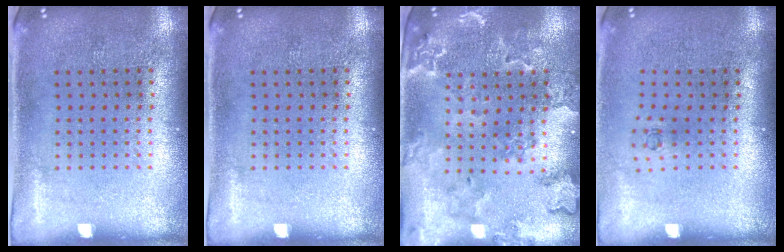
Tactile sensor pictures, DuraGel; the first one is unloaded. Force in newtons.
{"total": 0.0}
{"total": 1.8, "press": 1.8, "slide": 0.2}
{"total": 0.6, "press": 0.2, "slide": 0.5}